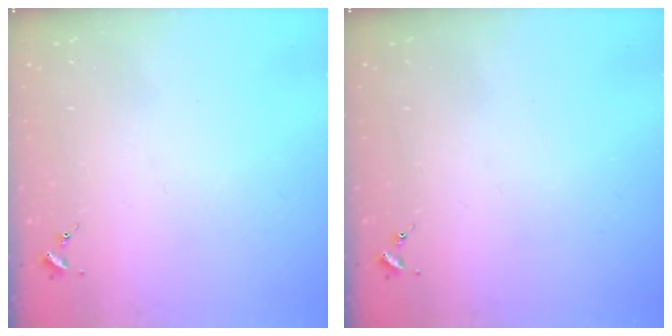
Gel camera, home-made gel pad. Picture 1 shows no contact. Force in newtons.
{"total": 0.0}